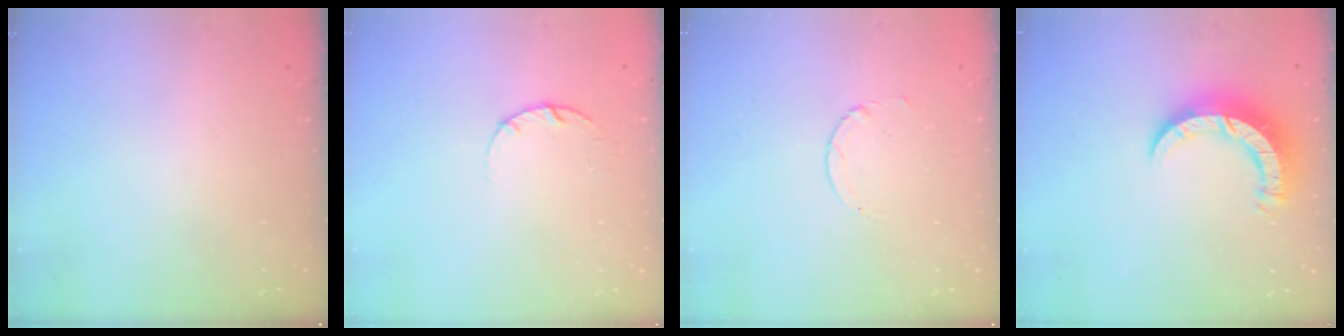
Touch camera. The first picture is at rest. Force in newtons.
{"total": 3.6, "press": 3.5, "slide": 0.5}
{"total": 2.3, "press": 2.3, "slide": 0.3}
{"total": 9.6, "press": 9.5, "slide": 1.2}